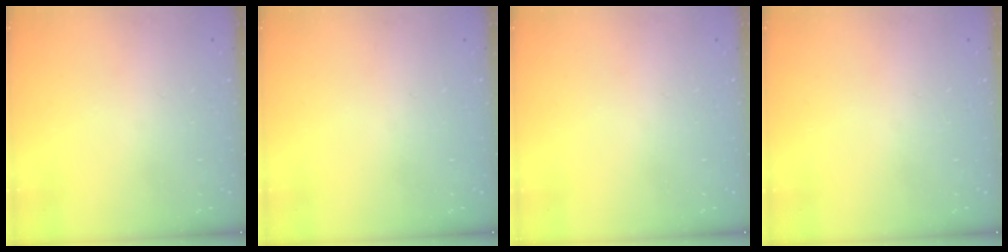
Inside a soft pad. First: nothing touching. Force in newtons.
{"total": 0.0}
{"total": 0.0}
{"total": 0.0}